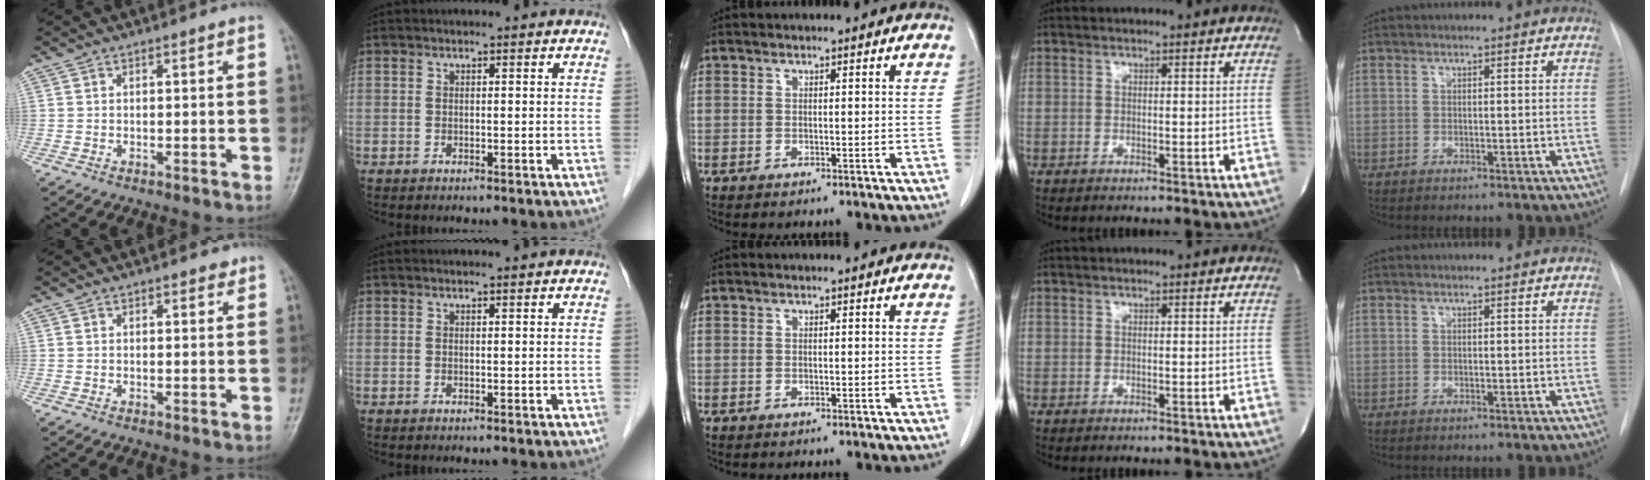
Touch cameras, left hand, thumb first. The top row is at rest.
{"thumb": {"total": 1.3, "force": [1.0, 0.6, 0.6], "torque": [-0.003, -0.005, 0.010]}, "index": {"total": 0.7, "force": [0.6, -0.1, 0.2], "torque": [-0.009, 0.001, 0.012]}}